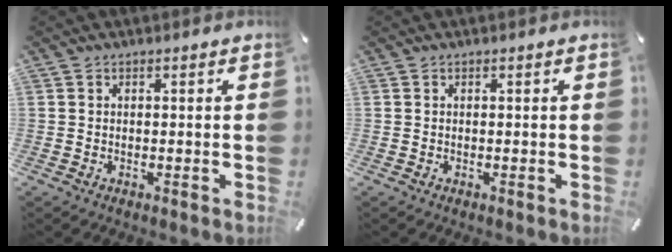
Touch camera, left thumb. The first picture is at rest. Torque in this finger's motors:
{"motor_torque": [-0.02, 0.03, -0.01, -0.01, 0.00]}